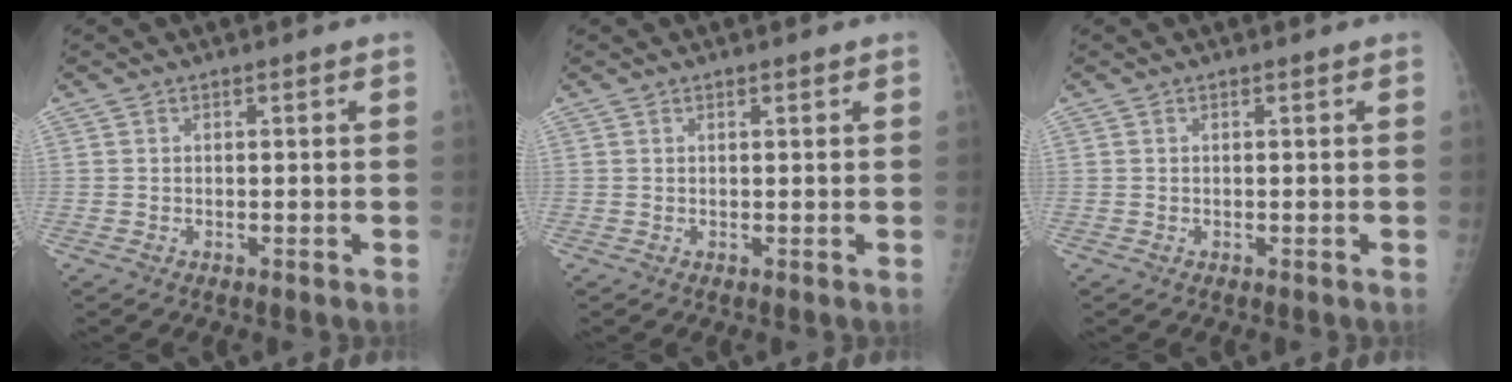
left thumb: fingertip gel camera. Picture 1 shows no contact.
{"total": 0.6, "force": [0.5, 0.2, 0.4], "torque": [-0.006, -0.002, 0.007]}
{"total": 0.0}